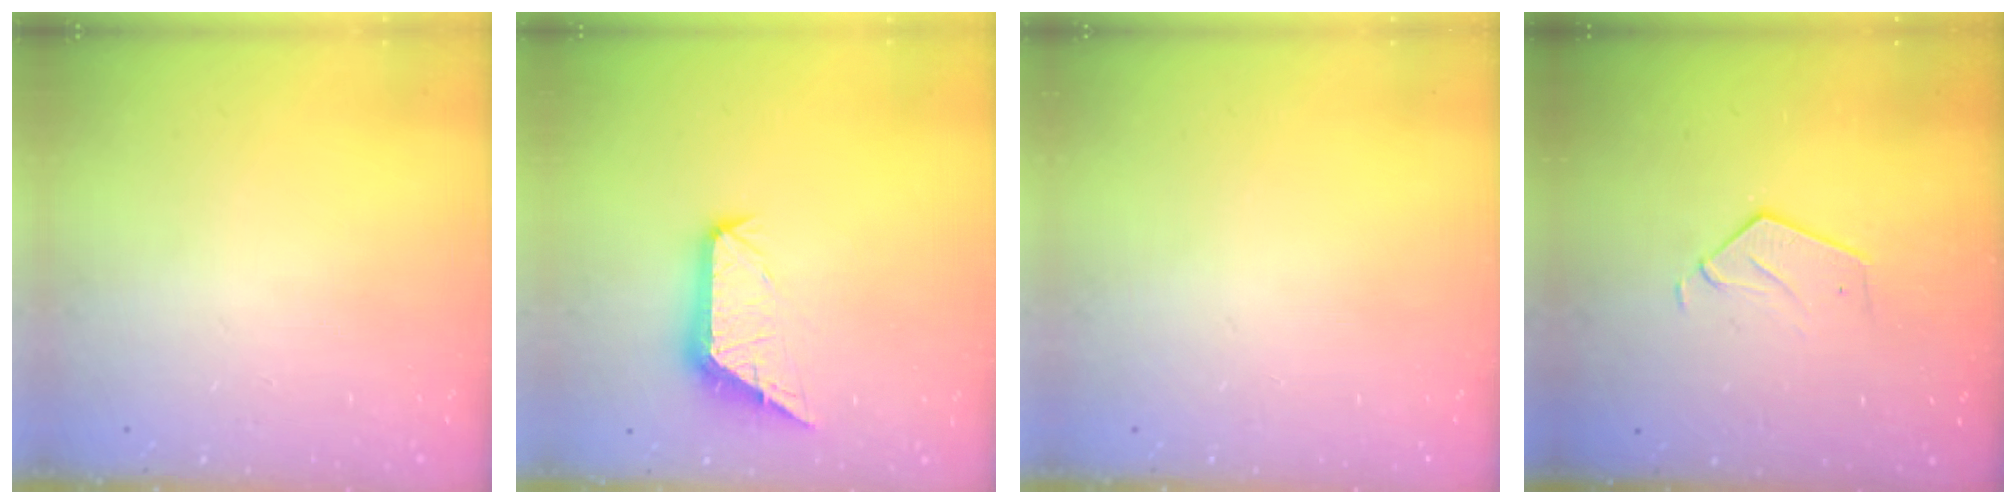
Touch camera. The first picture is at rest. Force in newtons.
{"total": 10.8, "press": 10.8, "slide": 0.4}
{"total": 0.0}
{"total": 3.2, "press": 3.2, "slide": 0.2}